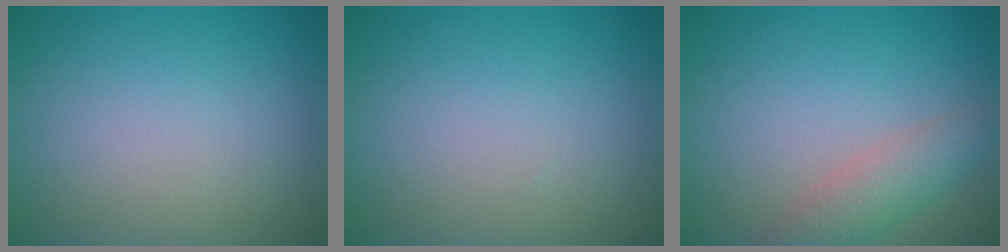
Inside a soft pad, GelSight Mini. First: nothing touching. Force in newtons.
{"total": 0.0}
{"total": 3.3, "press": 3.3, "slide": 0.1}